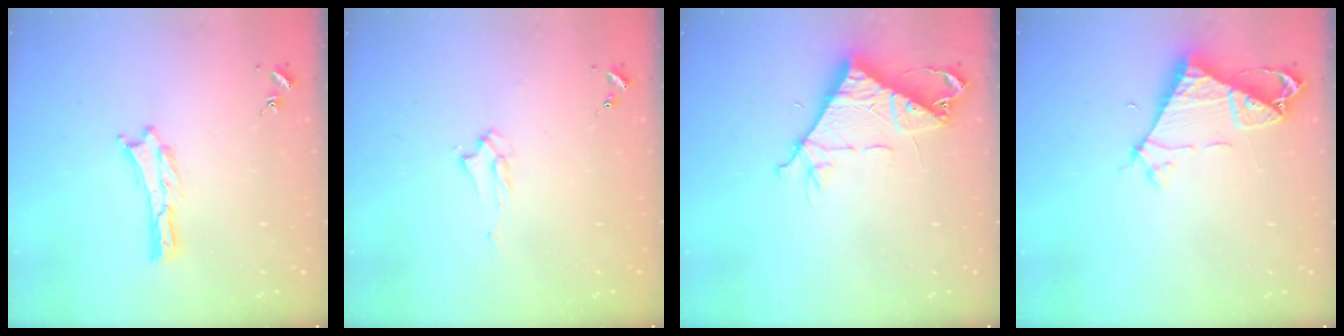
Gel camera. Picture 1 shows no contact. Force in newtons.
{"total": 1.7, "press": 1.6, "slide": 0.3}
{"total": 9.1, "press": 9.0, "slide": 0.8}
{"total": 7.2, "press": 7.2, "slide": 0.5}